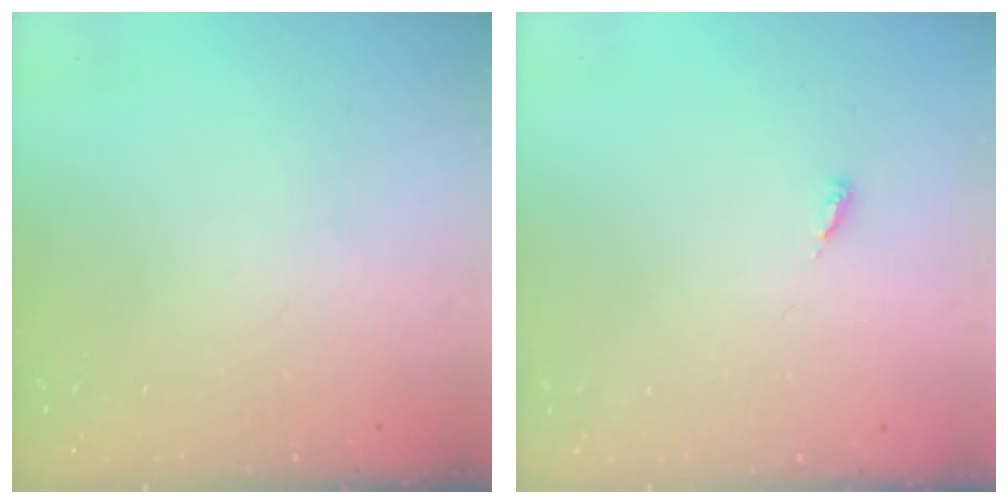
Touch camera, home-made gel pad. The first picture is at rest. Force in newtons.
{"total": 2.9, "press": 2.9, "slide": 0.2}